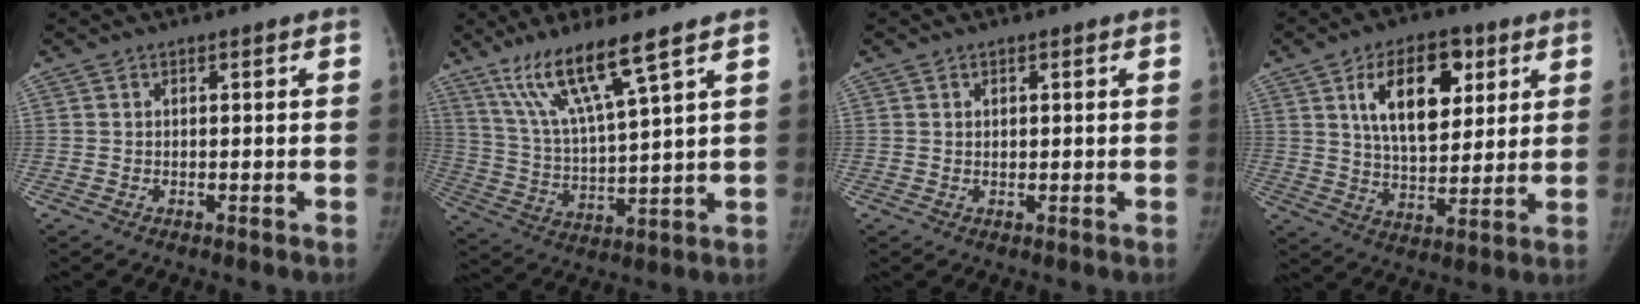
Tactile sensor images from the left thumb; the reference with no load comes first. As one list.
[{"total": 12.8, "force": [8.4, 0.8, 9.6], "torque": [-0.188, -0.039, 0.174]}, {"total": 0.7, "force": [0.2, 0.6, 0.4], "torque": [0.001, 0.000, 0.005]}, {"total": 14.8, "force": [5.7, 8.1, 11.0], "torque": [-0.136, -0.022, 0.100]}]